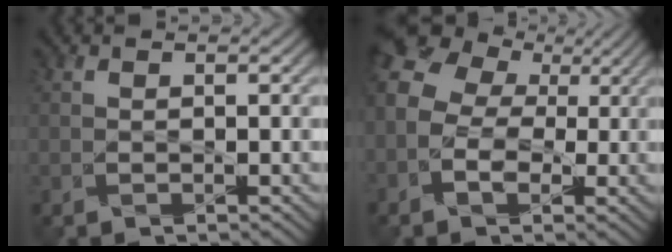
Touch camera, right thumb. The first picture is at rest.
{"total": 10.0, "force": [0.5, 7.9, 6.2], "torque": [-0.146, 0.008, -0.002]}